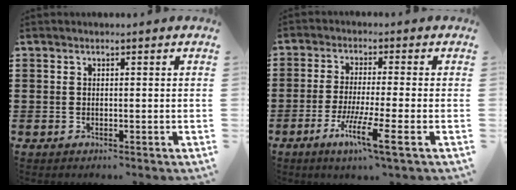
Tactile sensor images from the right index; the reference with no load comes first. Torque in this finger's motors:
{"motor_torque": [1.73, -0.12, 0.23, 0.06]}